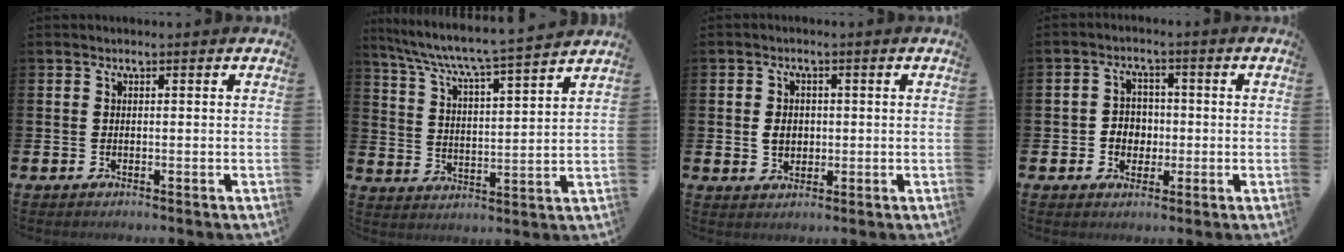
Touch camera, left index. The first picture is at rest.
{"total": 6.9, "force": [6.5, -0.2, 2.2], "torque": [-0.073, -0.054, 0.107]}
{"total": 2.8, "force": [0.1, 2.3, 1.6], "torque": [-0.013, 0.002, -0.006]}
{"total": 3.5, "force": [-0.4, 3.2, 1.1], "torque": [-0.018, 0.004, -0.016]}